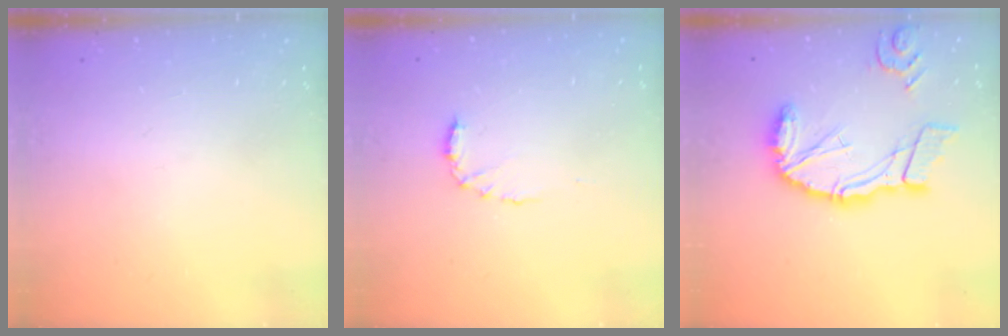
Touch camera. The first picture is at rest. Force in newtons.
{"total": 6.8, "press": 6.8, "slide": 0.7}
{"total": 16.5, "press": 16.3, "slide": 2.9}